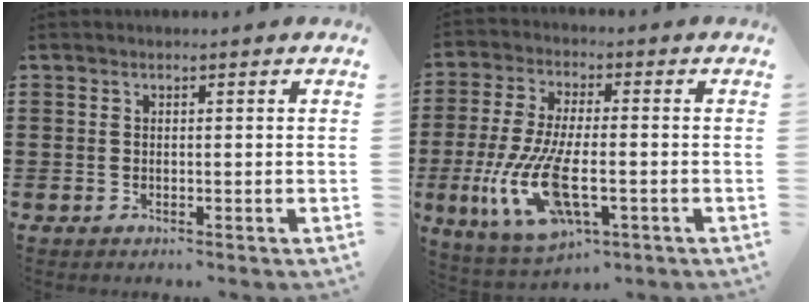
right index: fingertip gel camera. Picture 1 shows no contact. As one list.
[{"total": 13.0, "force": [-3.8, 5.0, 11.4], "torque": [-0.260, -0.021, -0.069]}]